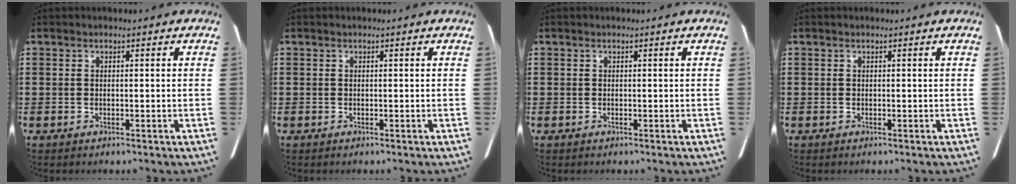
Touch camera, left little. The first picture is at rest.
{"total": 0.0}
{"total": 0.0}
{"total": 0.0}